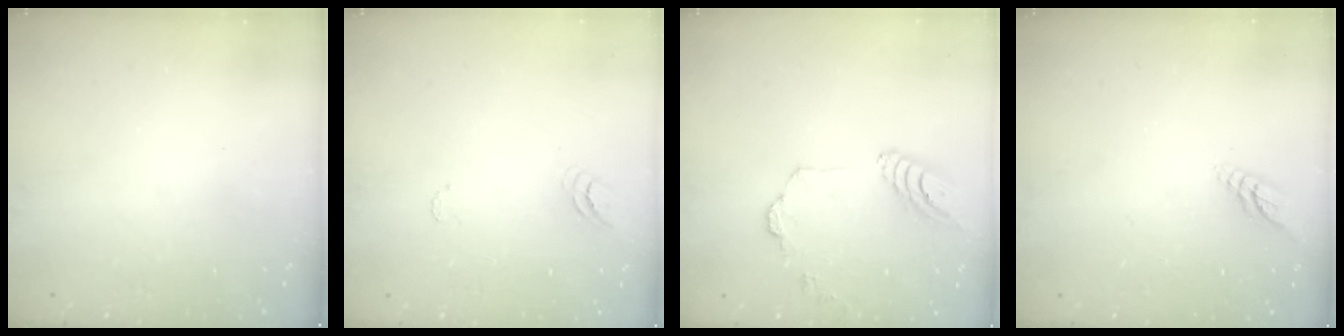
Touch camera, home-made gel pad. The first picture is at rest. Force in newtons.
{"total": 5.1, "press": 5.1, "slide": 0.4}
{"total": 12.3, "press": 12.2, "slide": 1.3}
{"total": 4.3, "press": 4.3, "slide": 0.3}